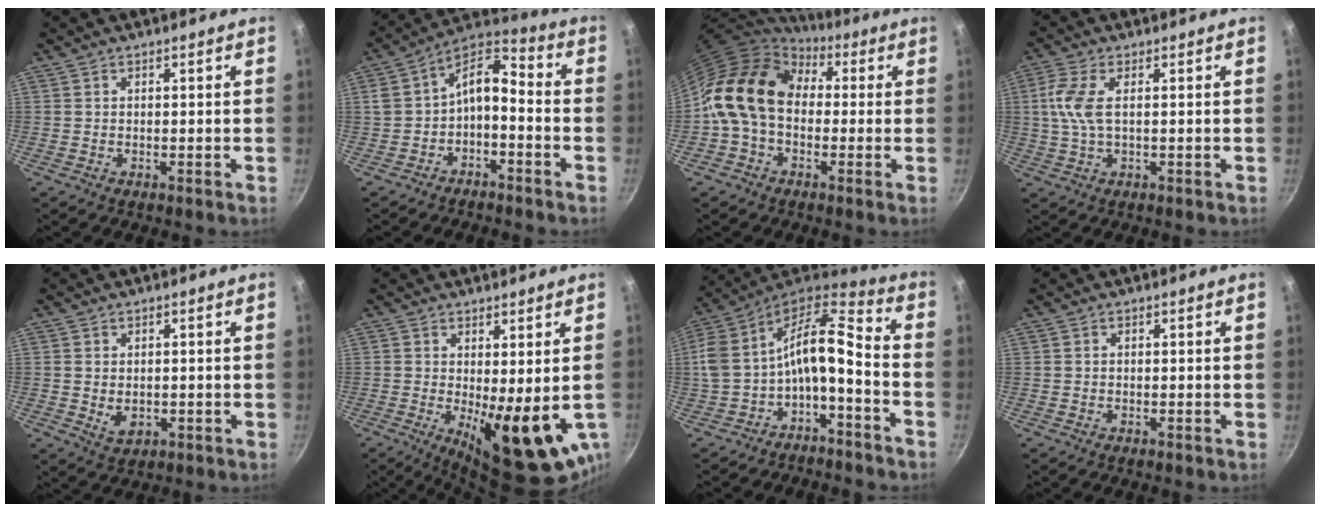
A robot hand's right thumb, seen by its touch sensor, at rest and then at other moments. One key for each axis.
{"total": 9.6, "fx": -2.9, "fy": 5.3, "fz": 7.4, "tx": -0.129, "ty": 0.068, "tz": -0.055}
{"total": 15.3, "fx": 1.8, "fy": 11.3, "fz": 10.2, "tx": -0.159, "ty": 0.029, "tz": 0.011}
{"total": 6.2, "fx": 0.8, "fy": 2.4, "fz": 5.7, "tx": -0.137, "ty": 0.007, "tz": 0.014}
{"total": 3.7, "fx": -0.2, "fy": 2.7, "fz": 2.5, "tx": -0.036, "ty": -0.008, "tz": 0.003}
{"total": 12.0, "fx": -1.0, "fy": 3.9, "fz": 11.3, "tx": -0.138, "ty": -0.018, "tz": 0.002}
{"total": 18.1, "fx": -4.6, "fy": 8.4, "fz": 15.4, "tx": -0.315, "ty": 0.062, "tz": -0.086}
{"total": 0.0}